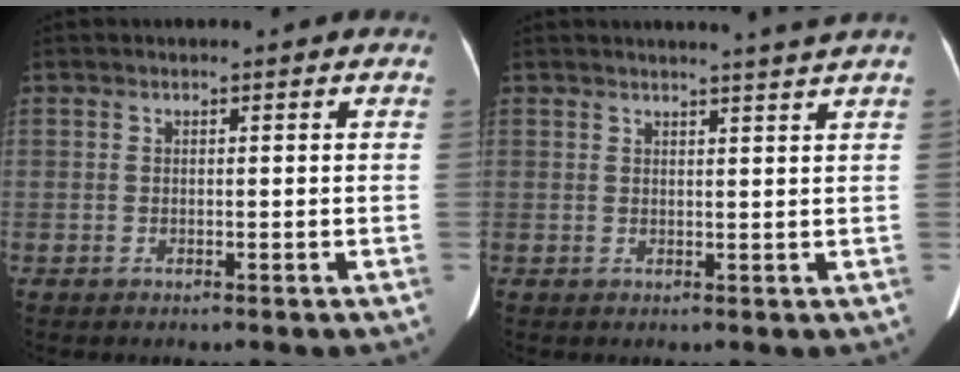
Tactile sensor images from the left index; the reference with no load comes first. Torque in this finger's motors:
{"motor_torque": [-0.29, -0.40, -0.04, 0.00]}